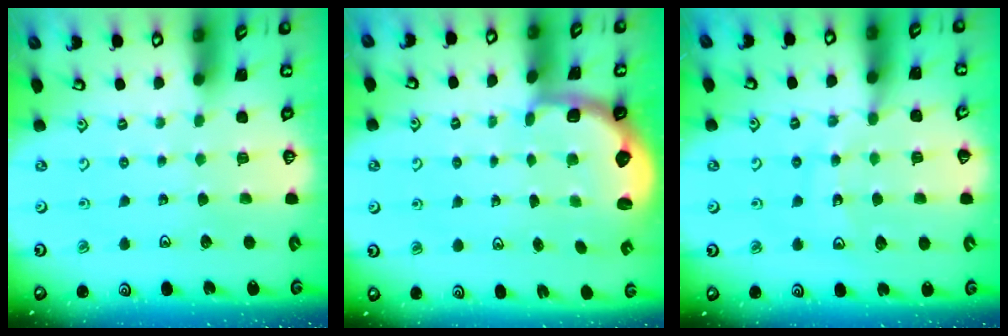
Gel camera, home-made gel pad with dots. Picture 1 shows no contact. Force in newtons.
{"total": 2.6, "press": 2.0, "slide": 1.7}
{"total": 12.8, "press": 12.6, "slide": 2.4}